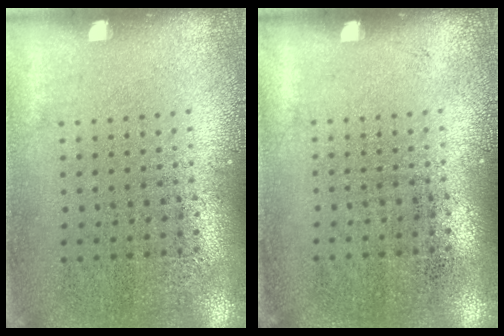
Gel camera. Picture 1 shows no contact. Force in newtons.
{"total": 0.0}